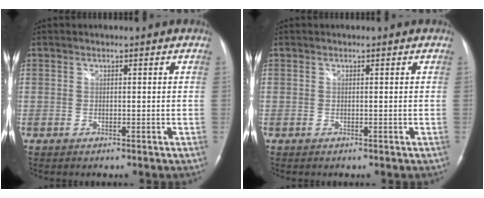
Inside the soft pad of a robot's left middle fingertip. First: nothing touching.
{"total": 0.0}